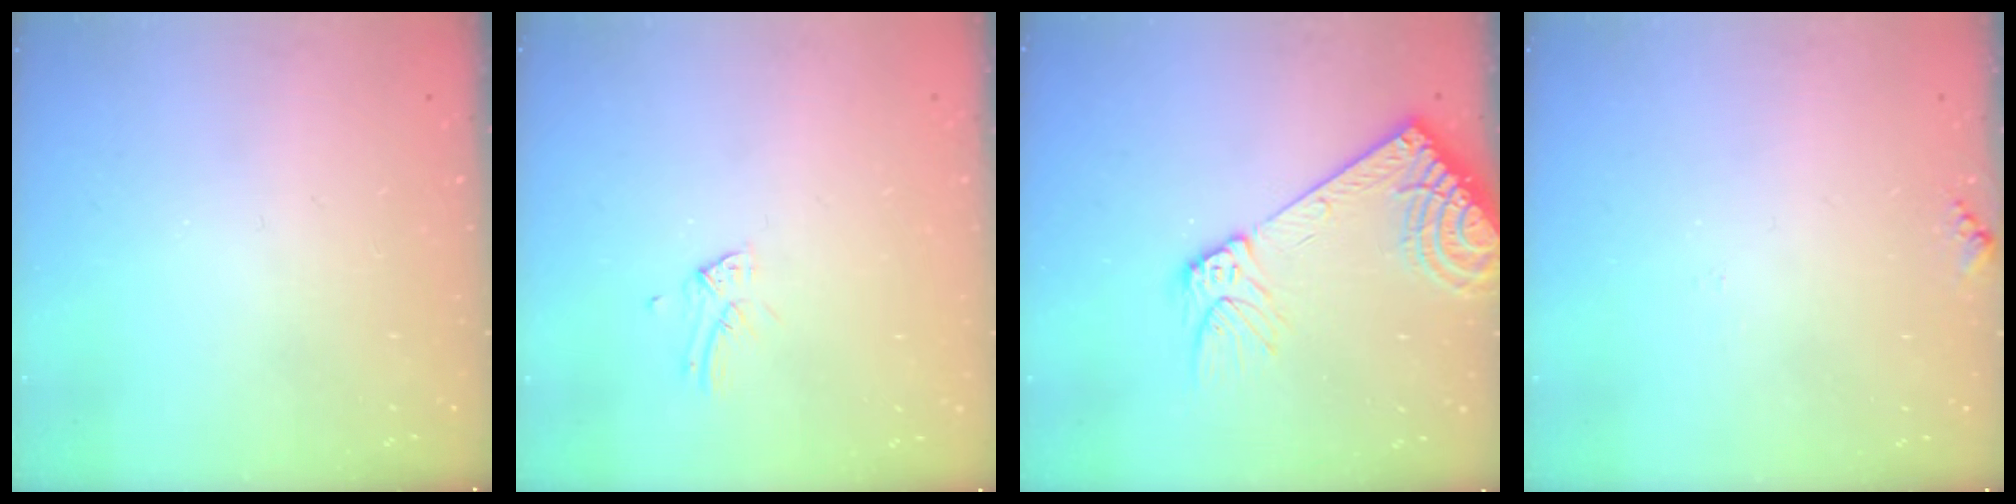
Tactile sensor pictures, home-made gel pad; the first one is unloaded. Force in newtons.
{"total": 2.1, "press": 2.1, "slide": 0.1}
{"total": 13.3, "press": 12.9, "slide": 2.9}
{"total": 5.4, "press": 5.3, "slide": 0.6}